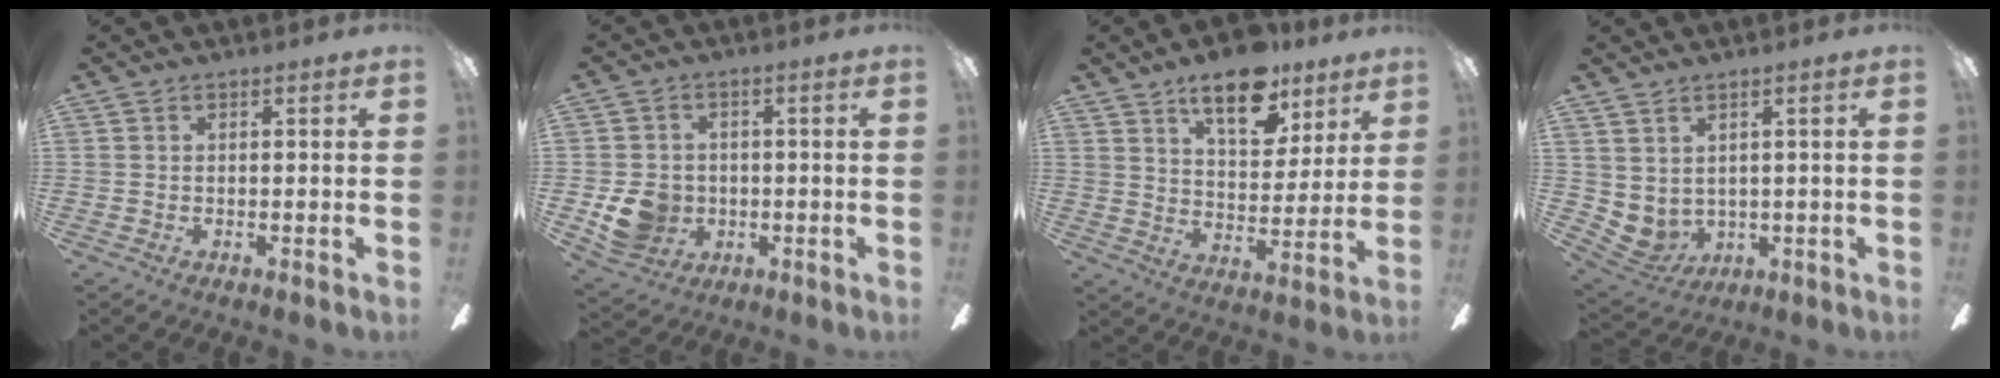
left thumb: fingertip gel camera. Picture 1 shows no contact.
{"total": 8.6, "force": [-1.4, 7.7, 3.5], "torque": [-0.079, 0.007, -0.023]}
{"total": 15.1, "force": [10.3, 7.0, 8.5], "torque": [-0.121, -0.051, 0.177]}
{"total": 3.8, "force": [2.3, 2.8, 1.2], "torque": [-0.051, -0.021, 0.044]}